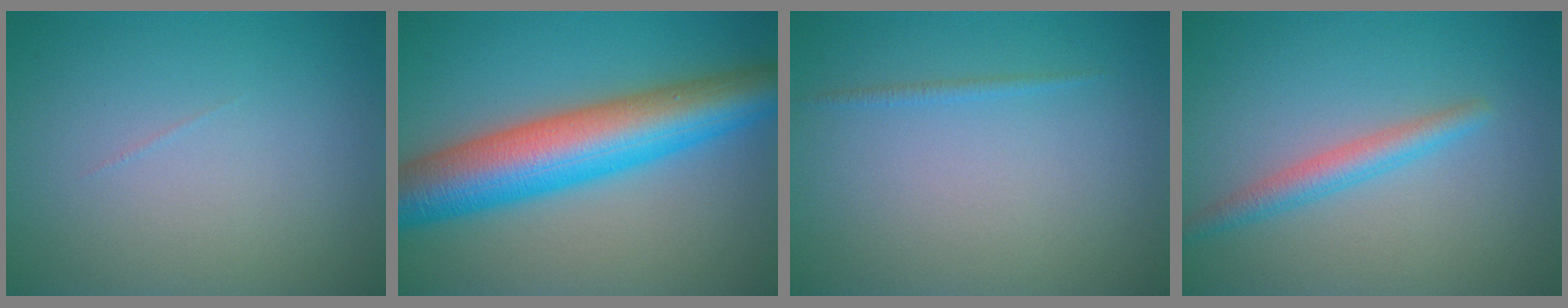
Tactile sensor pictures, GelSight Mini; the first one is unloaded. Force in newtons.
{"total": 10.9, "press": 10.9, "slide": 0.1}
{"total": 0.6, "press": 0.6, "slide": 0.1}
{"total": 2.4, "press": 2.4, "slide": 0.0}